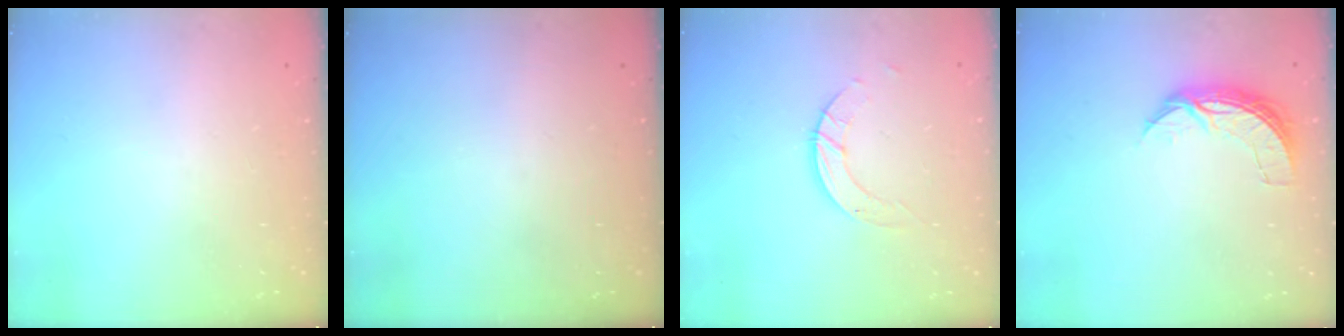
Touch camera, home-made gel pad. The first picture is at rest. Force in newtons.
{"total": 0.0}
{"total": 5.1, "press": 5.1, "slide": 0.2}
{"total": 6.9, "press": 6.9, "slide": 0.6}